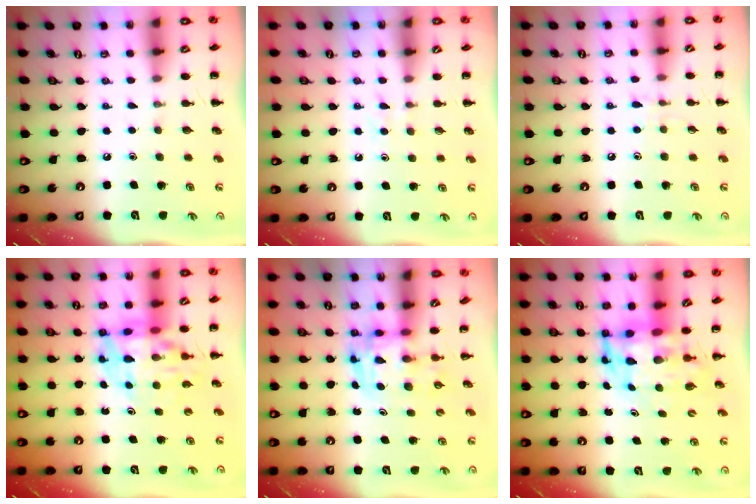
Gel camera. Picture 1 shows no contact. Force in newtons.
{"total": 3.3, "press": 3.1, "slide": 1.1}
{"total": 4.7, "press": 4.4, "slide": 1.5}
{"total": 12.3, "press": 11.9, "slide": 3.2}
{"total": 3.6, "press": 3.5, "slide": 0.6}
{"total": 5.7, "press": 5.4, "slide": 1.9}